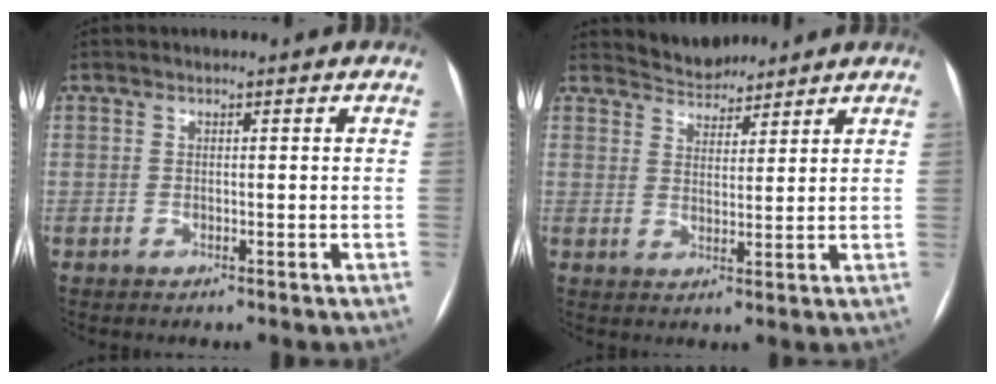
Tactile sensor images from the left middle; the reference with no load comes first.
{"total": 4.4, "force": [4.3, 1.1, -0.3], "torque": [0.001, 0.014, 0.075]}